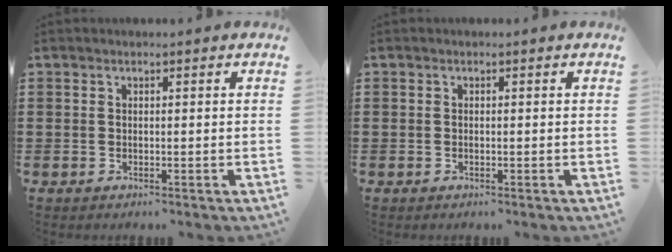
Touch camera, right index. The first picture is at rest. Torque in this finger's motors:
{"motor_torque": [-0.88, 1.26, 0.00, 0.00]}